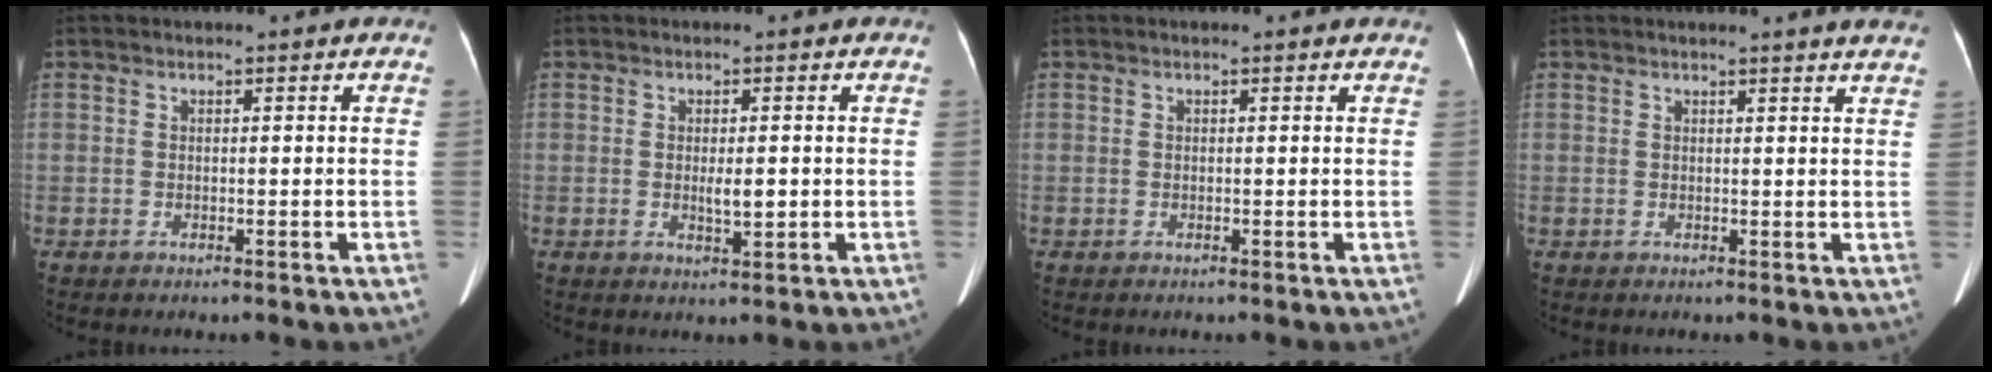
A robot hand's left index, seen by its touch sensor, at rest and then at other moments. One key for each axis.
{"total": 2.5, "fx": -0.1, "fy": 0.7, "fz": 2.4, "tx": -0.043, "ty": -0.003, "tz": 0.000}
{"total": 0.6, "fx": 0.6, "fy": 0.0, "fz": 0.1, "tx": -0.009, "ty": -0.002, "tz": 0.001}
{"total": 5.8, "fx": 5.3, "fy": -0.6, "fz": 2.3, "tx": -0.026, "ty": -0.001, "tz": 0.040}